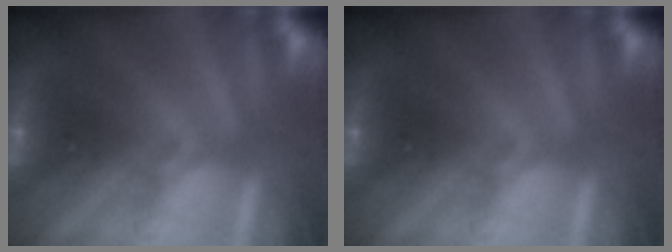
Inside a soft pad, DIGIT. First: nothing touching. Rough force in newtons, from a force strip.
{"total": 0.0}